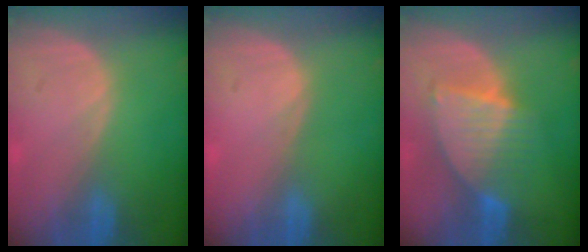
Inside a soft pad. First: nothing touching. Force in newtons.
{"total": 0.0}
{"total": 7.0, "press": 6.8, "slide": 1.6}